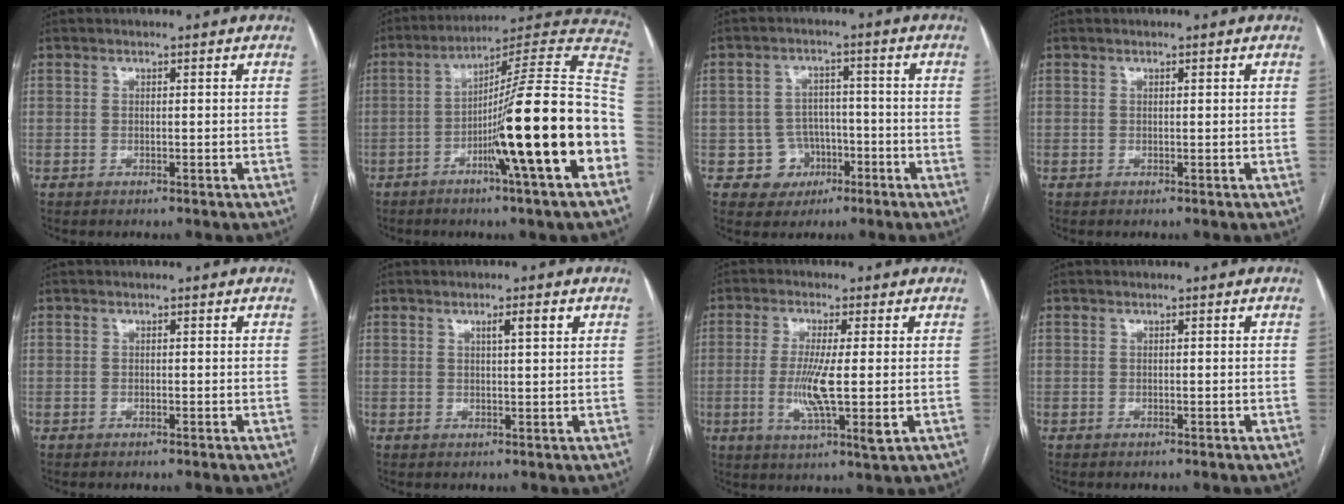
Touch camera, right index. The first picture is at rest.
{"total": 22.3, "force": [-6.4, -1.1, 21.3], "torque": [-0.265, 0.001, -0.113]}
{"total": 5.6, "force": [-2.1, 5.2, 0.3], "torque": [0.006, 0.016, -0.028]}
{"total": 0.0}
{"total": 0.0}
{"total": 2.6, "force": [1.3, 0.2, 2.2], "torque": [-0.039, -0.001, 0.019]}
{"total": 8.7, "force": [-0.8, 0.7, 8.6], "torque": [-0.168, -0.017, -0.017]}
{"total": 0.0}